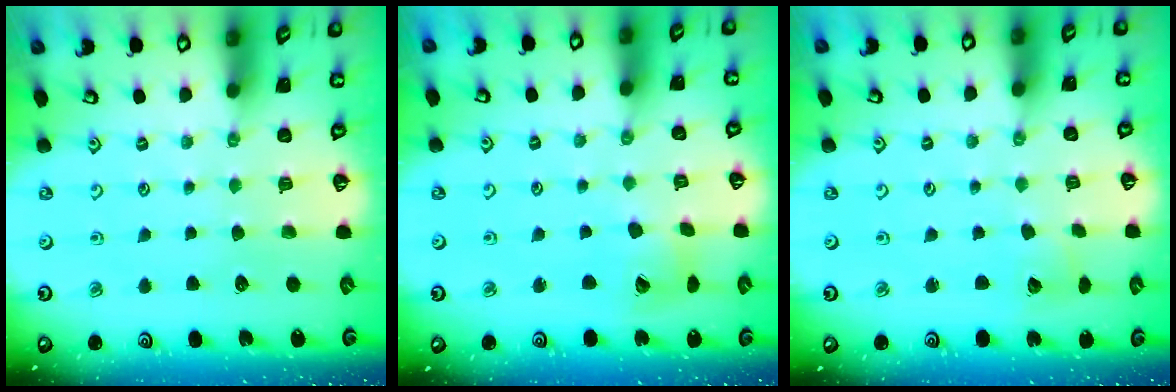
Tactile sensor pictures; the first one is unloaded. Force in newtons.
{"total": 8.5, "press": 8.4, "slide": 1.2}
{"total": 2.6, "press": 2.6, "slide": 0.4}